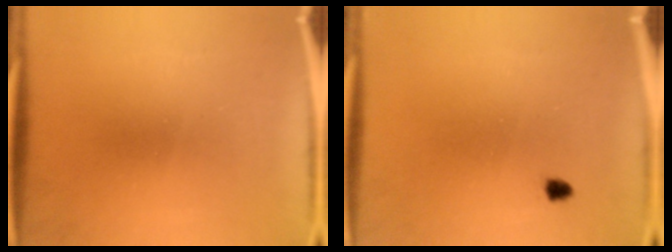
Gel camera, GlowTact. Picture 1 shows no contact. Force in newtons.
{"total": 1.0}